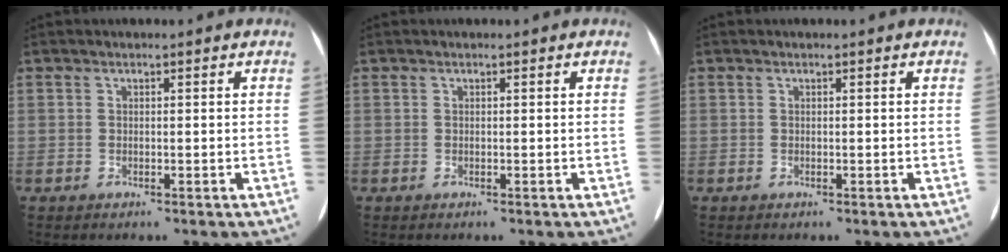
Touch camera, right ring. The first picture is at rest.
{"total": 0.0}
{"total": 0.0}